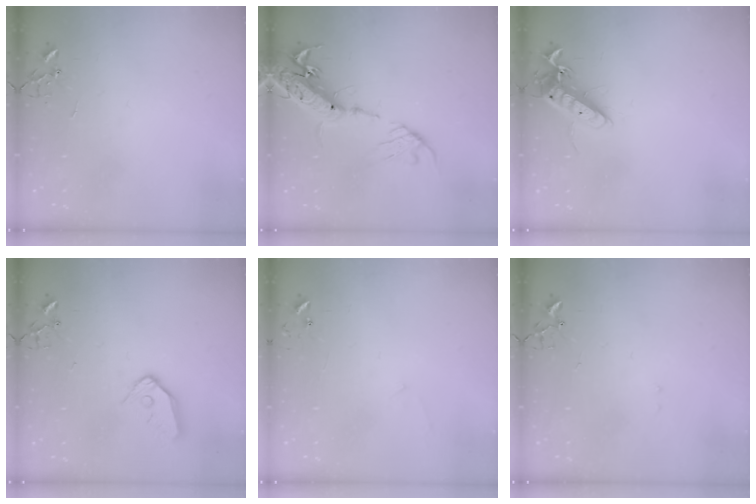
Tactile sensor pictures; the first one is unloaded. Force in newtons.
{"total": 19.6, "press": 19.1, "slide": 4.3}
{"total": 13.2, "press": 13.1, "slide": 1.2}
{"total": 10.7, "press": 10.6, "slide": 1.1}
{"total": 5.4, "press": 5.4, "slide": 0.4}
{"total": 6.8, "press": 6.8, "slide": 0.6}